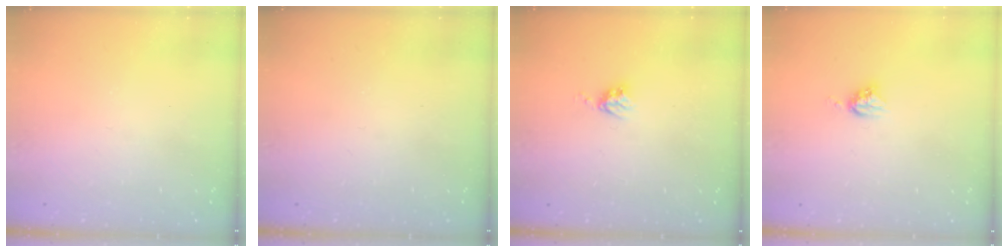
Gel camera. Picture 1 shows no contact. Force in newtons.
{"total": 0.0}
{"total": 4.0, "press": 3.9, "slide": 0.6}
{"total": 5.1, "press": 5.1, "slide": 0.0}